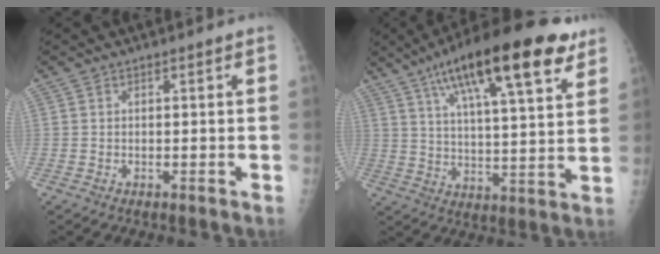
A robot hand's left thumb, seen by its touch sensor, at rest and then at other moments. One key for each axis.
{"total": 23.1, "fx": 13.0, "fy": 6.2, "fz": 18.0, "tx": -0.274, "ty": -0.021, "tz": 0.203}